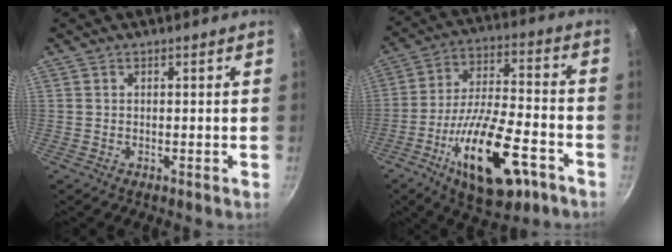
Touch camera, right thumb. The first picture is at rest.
{"total": 20.5, "force": [-9.4, 8.0, 16.3], "torque": [-0.267, 0.036, -0.154]}